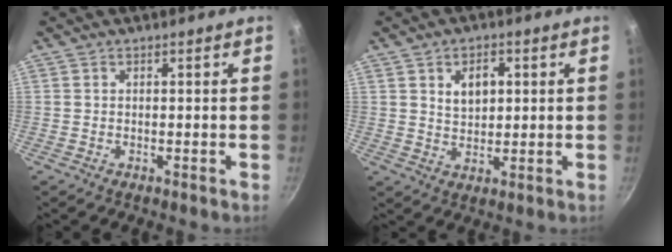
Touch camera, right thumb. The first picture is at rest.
{"total": 6.0, "force": [1.8, 4.0, 4.1], "torque": [-0.049, -0.005, 0.032]}